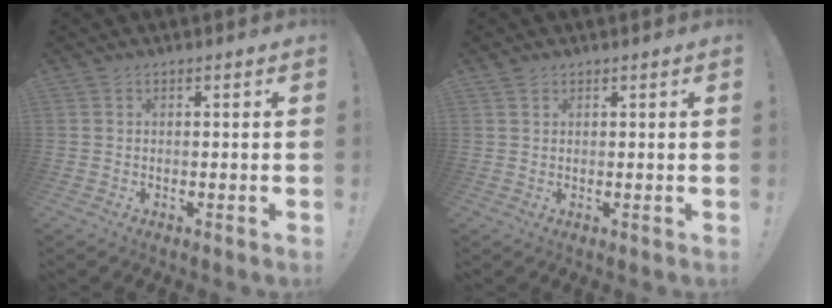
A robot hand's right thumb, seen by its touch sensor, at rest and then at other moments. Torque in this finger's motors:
{"motor_torque": [-0.18, -0.30, 0.05, 0.04, 0.00]}